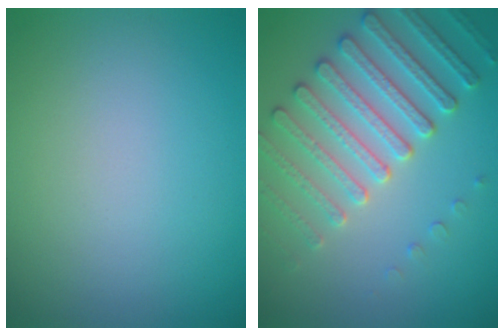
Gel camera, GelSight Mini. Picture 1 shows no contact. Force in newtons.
{"total": 4.9, "press": 4.7, "slide": 1.3}